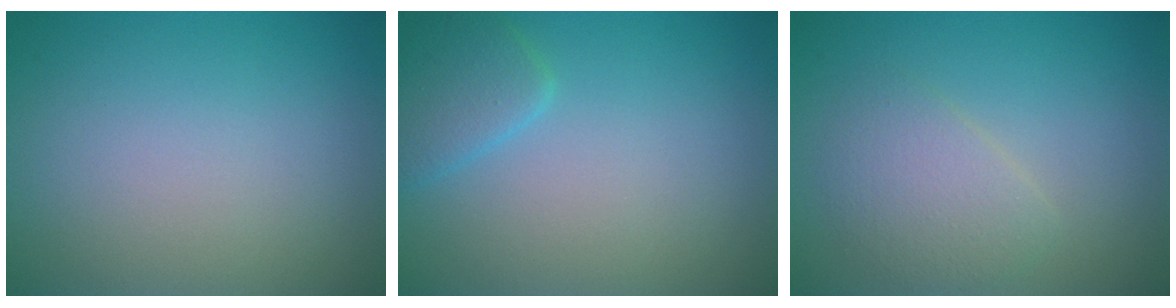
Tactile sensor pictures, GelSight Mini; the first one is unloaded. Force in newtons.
{"total": 2.6, "press": 2.6, "slide": 0.2}
{"total": 2.8, "press": 2.8, "slide": 0.0}